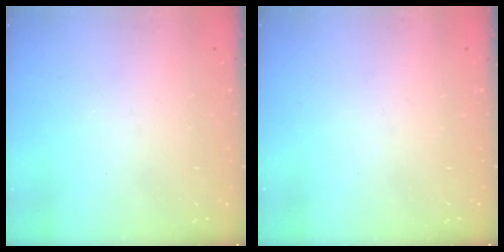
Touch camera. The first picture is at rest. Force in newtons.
{"total": 0.0}